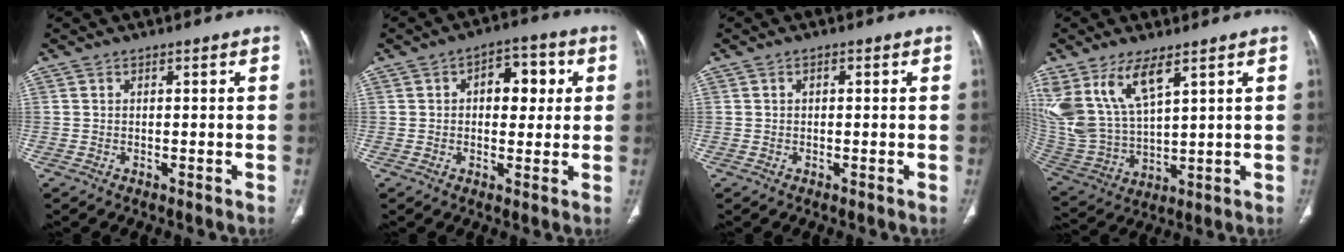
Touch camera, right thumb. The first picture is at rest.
{"total": 8.5, "force": [1.8, 5.3, 6.4], "torque": [-0.051, 0.011, 0.023]}
{"total": 0.7, "force": [0.1, 0.5, 0.5], "torque": [-0.007, 0.001, 0.001]}
{"total": 14.9, "force": [8.1, 6.4, 10.8], "torque": [-0.224, -0.028, 0.182]}